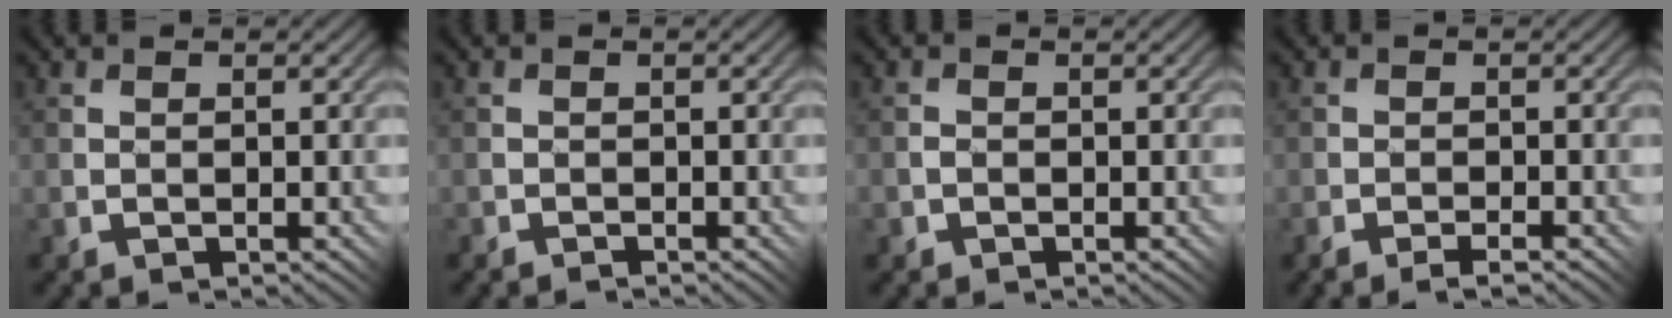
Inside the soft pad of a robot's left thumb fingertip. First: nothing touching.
{"total": 0.7, "force": [-0.3, 0.1, -0.6], "torque": [0.016, 0.001, -0.011]}
{"total": 0.7, "force": [-0.3, 0.6, 0.0], "torque": [0.004, 0.001, -0.010]}
{"total": 1.8, "force": [-1.5, 0.5, 0.9], "torque": [-0.011, 0.002, -0.027]}